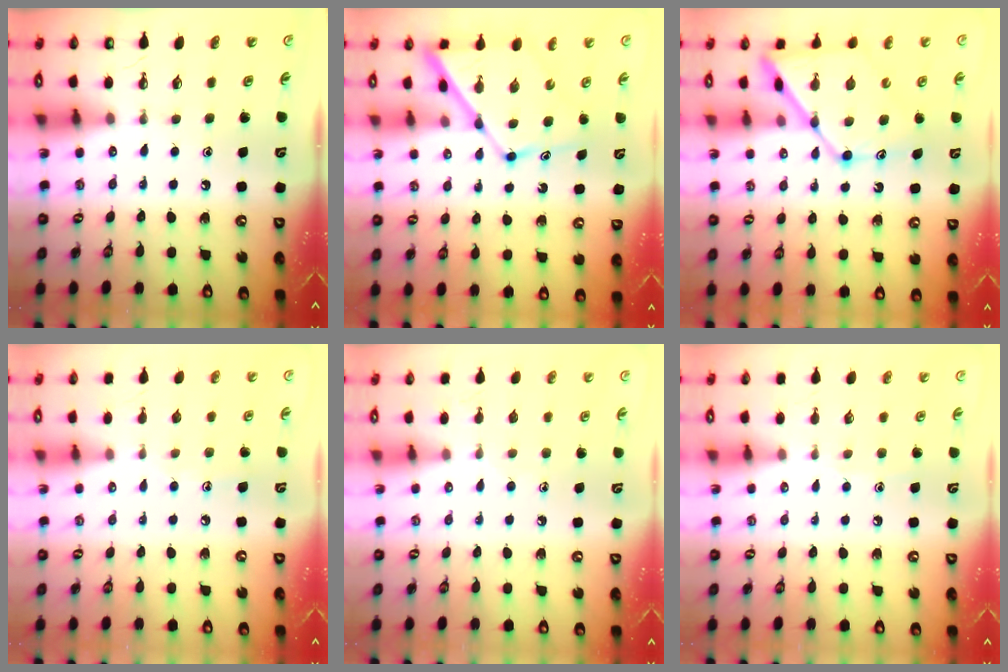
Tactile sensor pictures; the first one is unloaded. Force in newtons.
{"total": 12.9, "press": 12.8, "slide": 1.1}
{"total": 15.7, "press": 15.7, "slide": 1.3}
{"total": 5.5, "press": 5.5, "slide": 0.5}
{"total": 5.0, "press": 4.9, "slide": 0.5}
{"total": 6.2, "press": 6.1, "slide": 0.7}